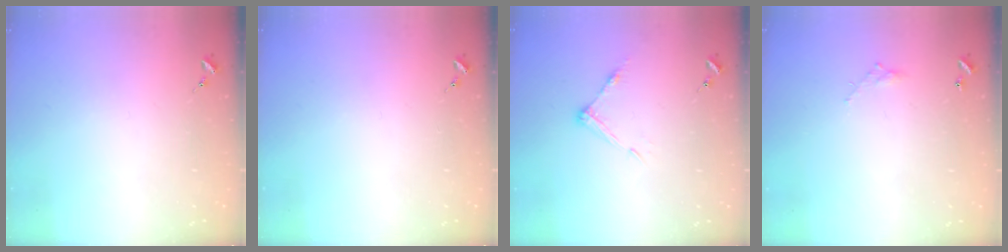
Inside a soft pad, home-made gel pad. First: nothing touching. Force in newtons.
{"total": 0.0}
{"total": 6.8, "press": 6.7, "slide": 0.4}
{"total": 3.5, "press": 3.5, "slide": 0.2}